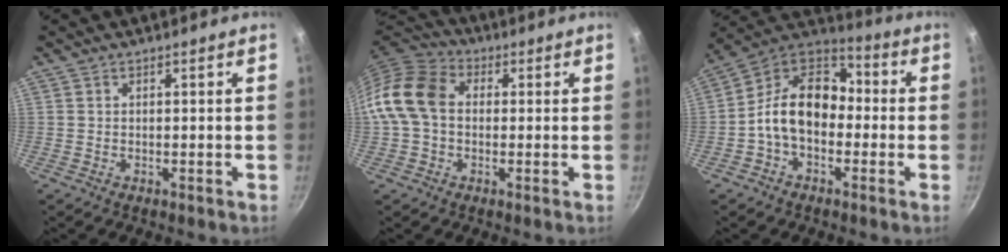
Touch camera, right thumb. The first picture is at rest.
{"total": 11.5, "force": [0.3, 8.6, 7.5], "torque": [-0.122, 0.027, -0.014]}
{"total": 14.8, "force": [-2.2, 10.4, 10.3], "torque": [-0.138, 0.052, -0.063]}